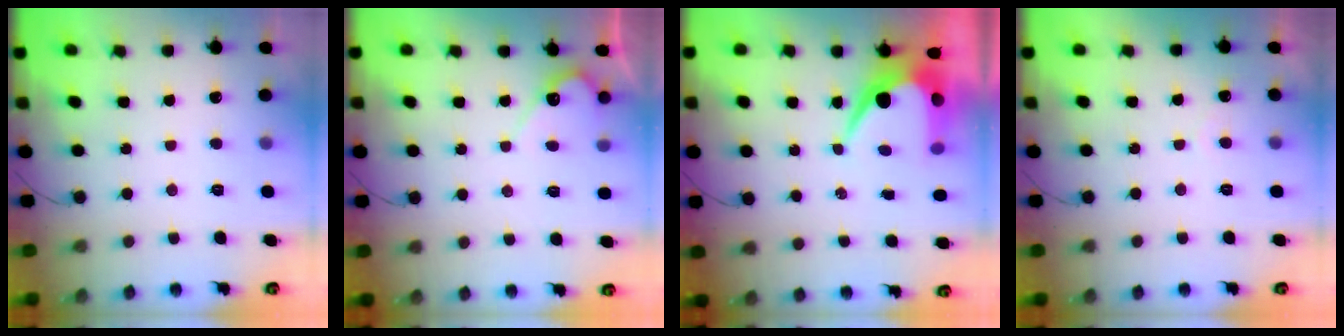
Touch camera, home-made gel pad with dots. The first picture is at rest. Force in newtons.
{"total": 6.3, "press": 6.3, "slide": 0.3}
{"total": 8.9, "press": 8.9, "slide": 0.5}
{"total": 2.2, "press": 2.2, "slide": 0.1}